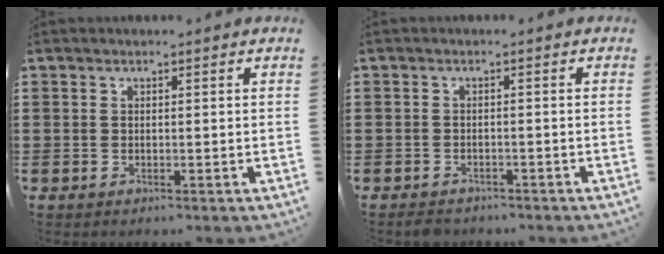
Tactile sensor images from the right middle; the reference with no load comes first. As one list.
[{"total": 1.2, "force": [-1.2, 0.3, 0.2], "torque": [-0.008, 0.000, -0.026]}]